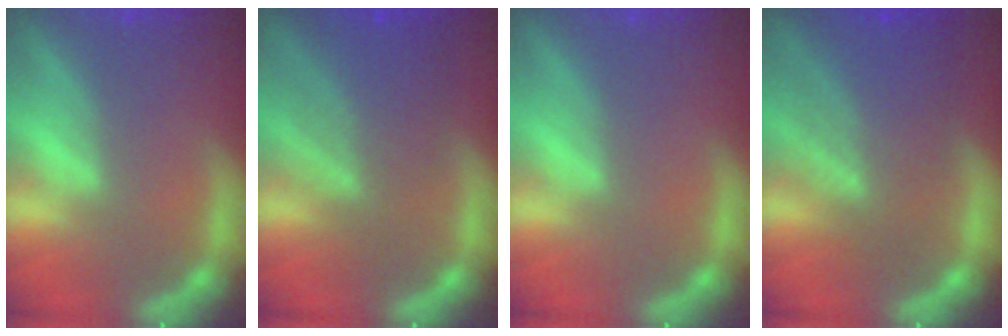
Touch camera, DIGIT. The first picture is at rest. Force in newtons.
{"total": 6.5}
{"total": 0.0}
{"total": 7.5}